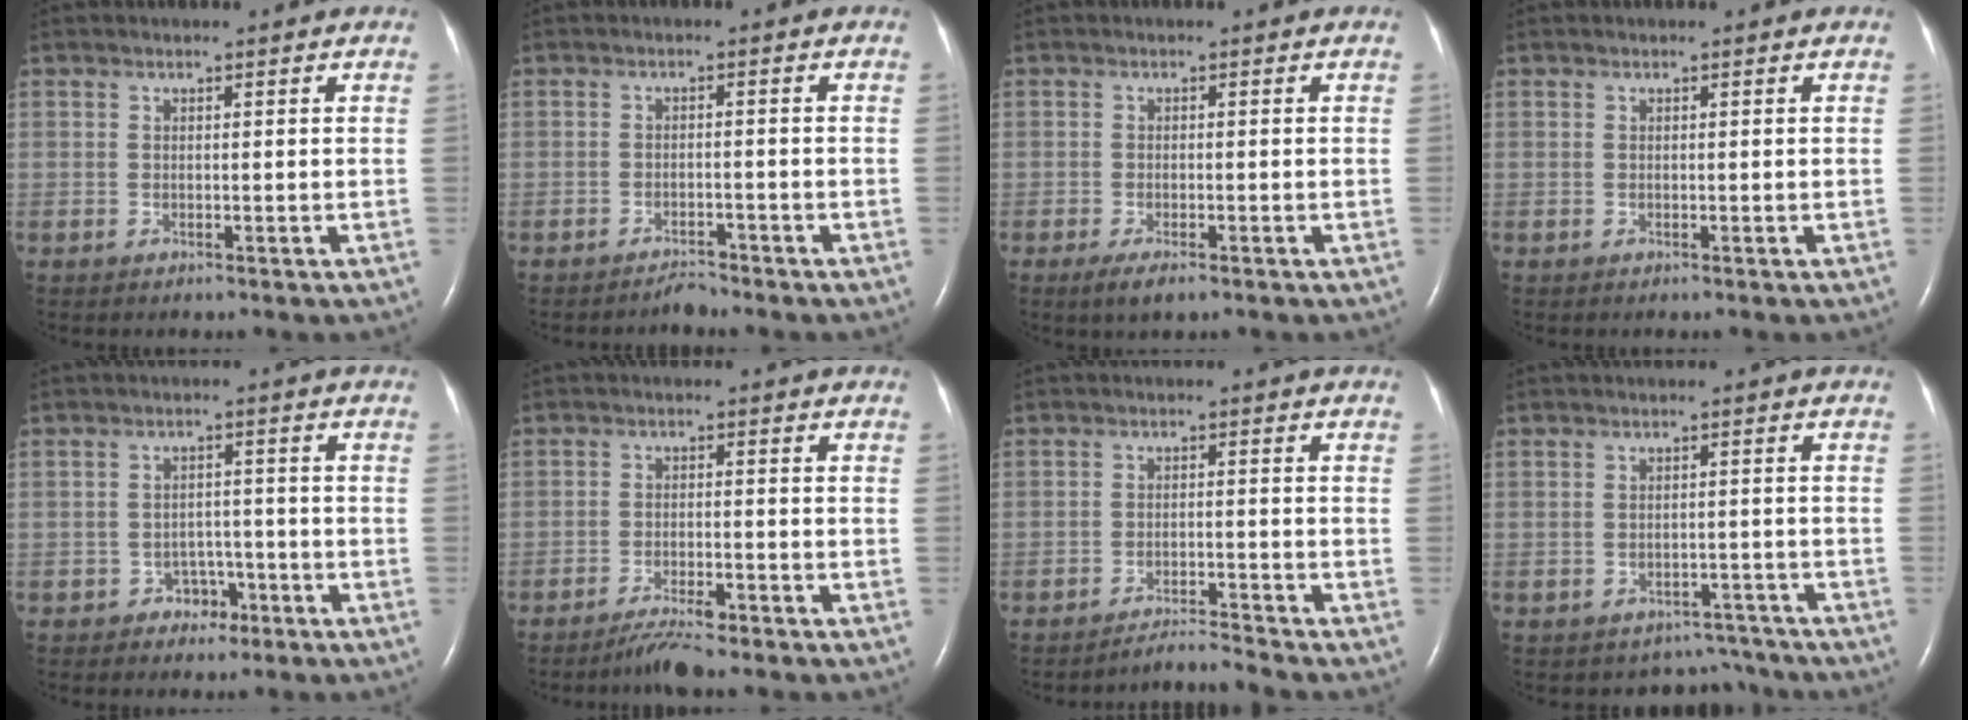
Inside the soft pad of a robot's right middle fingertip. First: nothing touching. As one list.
[{"total": 1.8, "force": [-1.8, 0.2, 0.2], "torque": [-0.003, -0.004, -0.028]}, {"total": 3.1, "force": [-2.2, 0.9, 1.9], "torque": [-0.044, -0.005, -0.036]}, {"total": 0.0}, {"total": 3.1, "force": [-1.9, 2.3, 0.7], "torque": [-0.001, 0.012, -0.024]}, {"total": 4.0, "force": [-3.4, 0.2, 2.0], "torque": [-0.045, -0.011, -0.062]}, {"total": 3.7, "force": [-3.3, -1.7, -0.6], "torque": [0.010, -0.012, -0.054]}, {"total": 5.1, "force": [-4.5, 2.2, -0.9], "torque": [0.016, 0.026, -0.052]}]